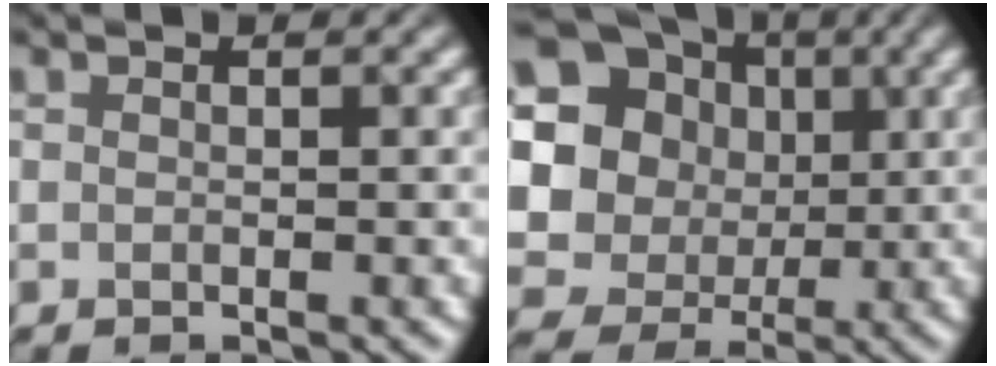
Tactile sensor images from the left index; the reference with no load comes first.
{"total": 19.6, "force": [4.5, 18.0, 6.4], "torque": [-0.182, 0.007, 0.066]}